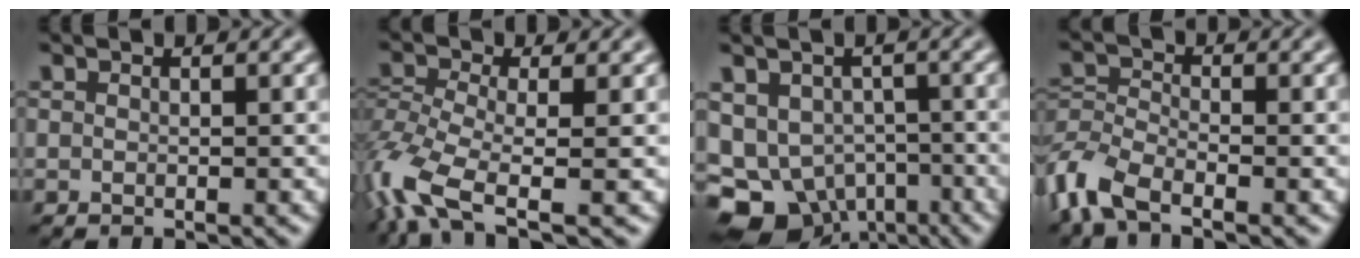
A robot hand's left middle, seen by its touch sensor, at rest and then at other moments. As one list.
[{"total": 7.3, "force": [-3.8, 2.8, 5.6], "torque": [-0.126, -0.005, -0.087]}, {"total": 10.4, "force": [-5.6, 7.5, 4.5], "torque": [-0.072, -0.027, -0.068]}, {"total": 5.0, "force": [-3.4, 2.2, 2.9], "torque": [-0.070, -0.005, -0.084]}]